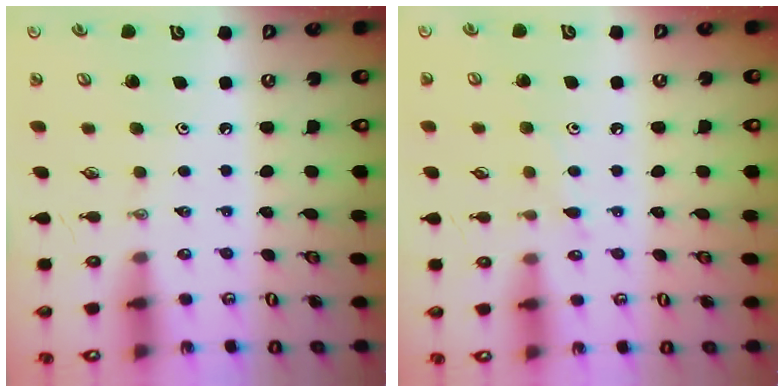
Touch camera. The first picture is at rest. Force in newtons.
{"total": 5.6, "press": 5.6, "slide": 0.7}